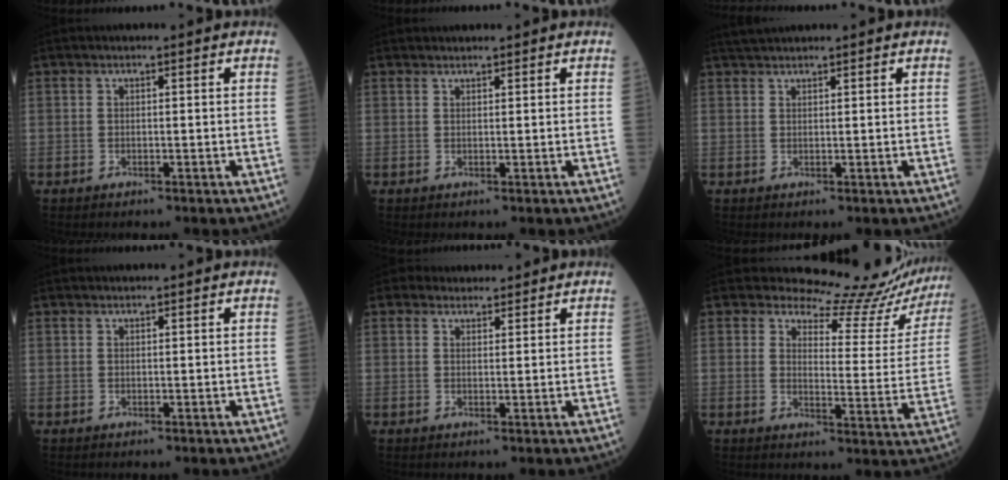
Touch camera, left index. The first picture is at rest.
{"total": 1.5, "force": [1.4, 0.2, 0.2], "torque": [-0.007, 0.013, 0.028]}
{"total": 3.0, "force": [2.9, 0.0, 0.9], "torque": [-0.019, 0.028, 0.054]}
{"total": 0.8, "force": [0.8, 0.1, 0.1], "torque": [-0.007, 0.008, 0.017]}
{"total": 3.1, "force": [2.8, 1.4, 0.0], "torque": [0.004, 0.014, 0.041]}
{"total": 15.7, "force": [15.5, 1.5, 1.3], "torque": [-0.001, -0.099, 0.161]}